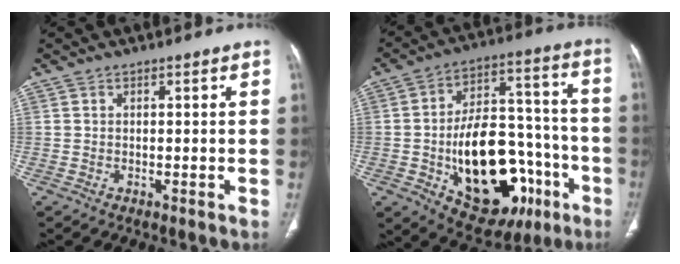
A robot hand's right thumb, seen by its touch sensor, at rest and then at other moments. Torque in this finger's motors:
{"motor_torque": [2.55, 2.12, 1.71, -0.94, 0.18]}